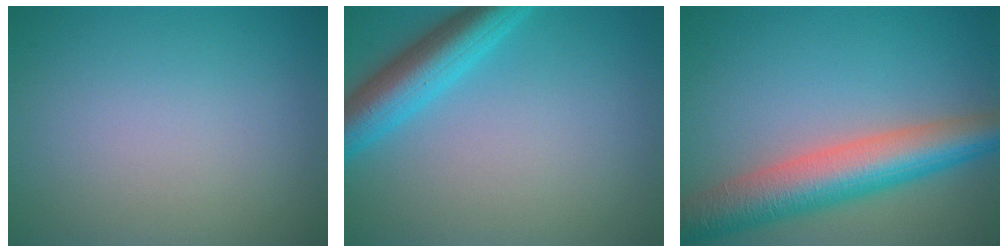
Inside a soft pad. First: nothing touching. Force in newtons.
{"total": 5.5, "press": 5.5, "slide": 0.3}
{"total": 8.2, "press": 8.2, "slide": 0.3}